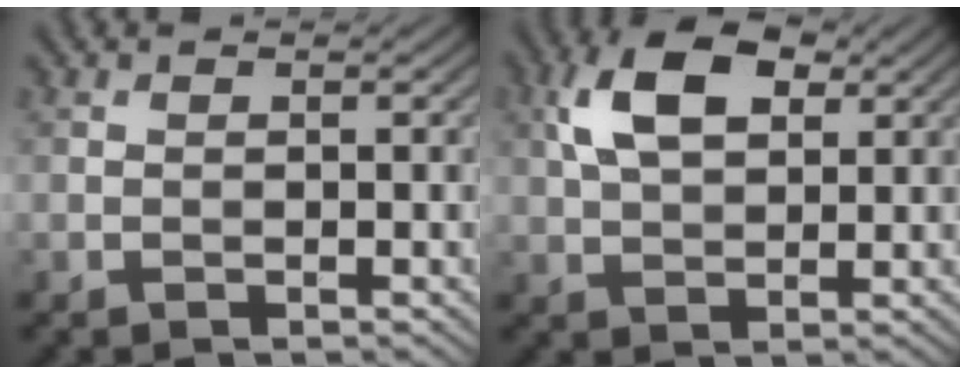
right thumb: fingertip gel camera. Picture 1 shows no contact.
{"total": 8.4, "force": [3.0, 4.7, 6.2], "torque": [-0.132, 0.014, 0.052]}